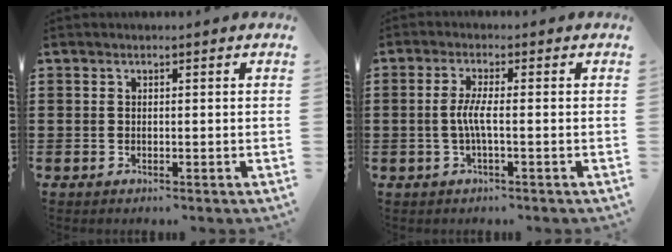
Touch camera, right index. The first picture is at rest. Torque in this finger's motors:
{"motor_torque": [0.65, 0.42, 0.31, 0.09]}